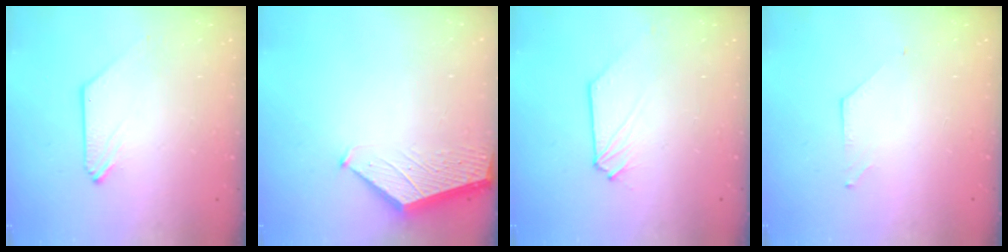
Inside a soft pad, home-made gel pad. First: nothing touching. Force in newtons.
{"total": 1.8, "press": 1.8, "slide": 0.2}
{"total": 0.0}
{"total": 0.0}